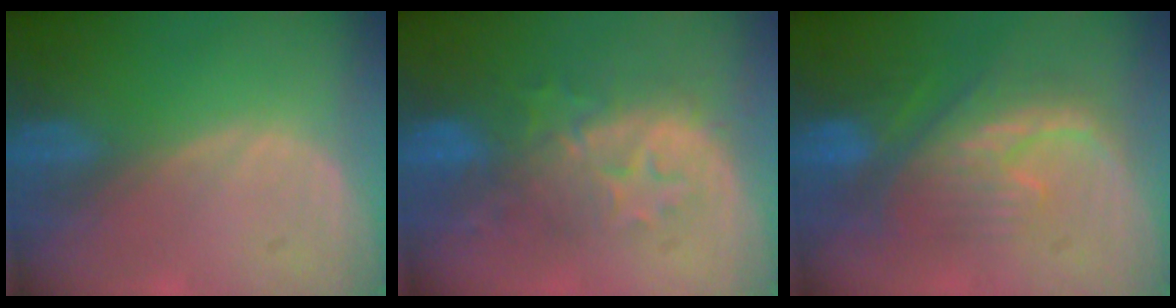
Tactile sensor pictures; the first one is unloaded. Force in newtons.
{"total": 8.6, "press": 8.3, "slide": 2.3}
{"total": 8.4, "press": 8.3, "slide": 1.4}